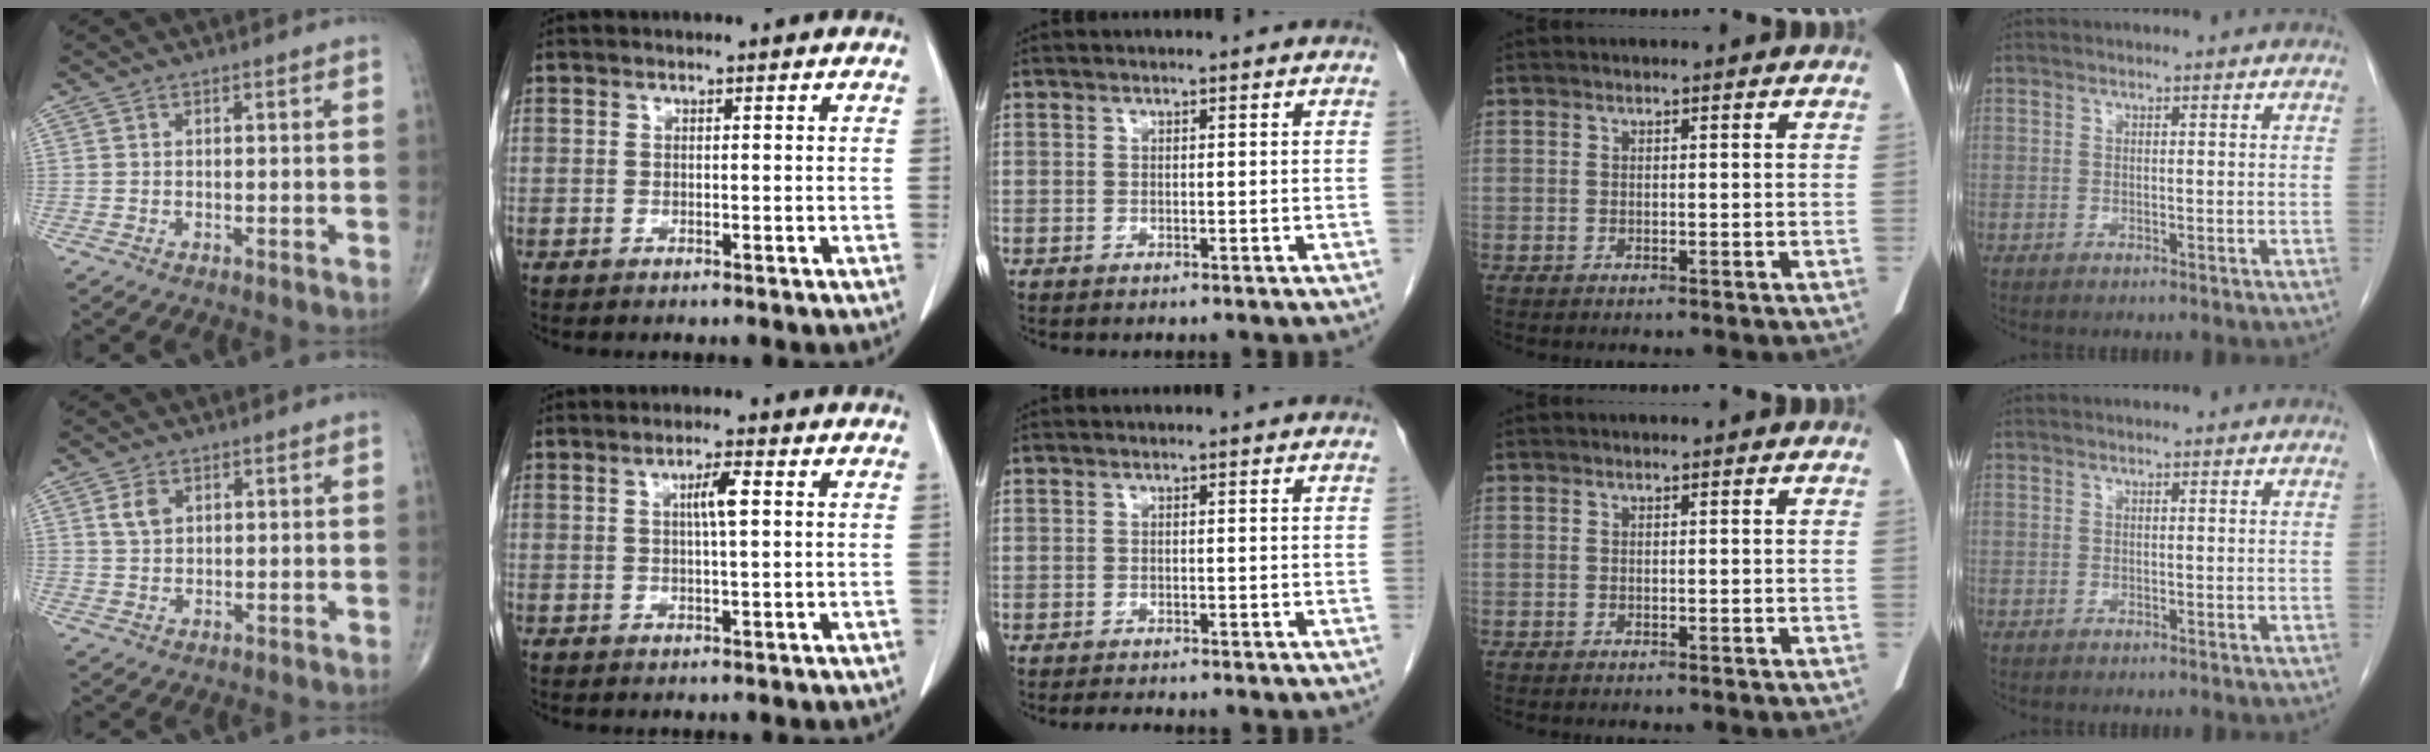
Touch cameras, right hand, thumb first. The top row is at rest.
{"thumb": {"total": 3.2, "force": [1.2, 2.2, 2.1], "torque": [-0.034, -0.001, 0.026]}, "index": {"total": 3.4, "force": [0.8, 0.2, 3.3], "torque": [-0.059, 0.002, 0.013]}, "middle": {"total": 1.5, "force": [-1.4, 0.1, 0.6], "torque": [-0.014, -0.005, -0.020]}}